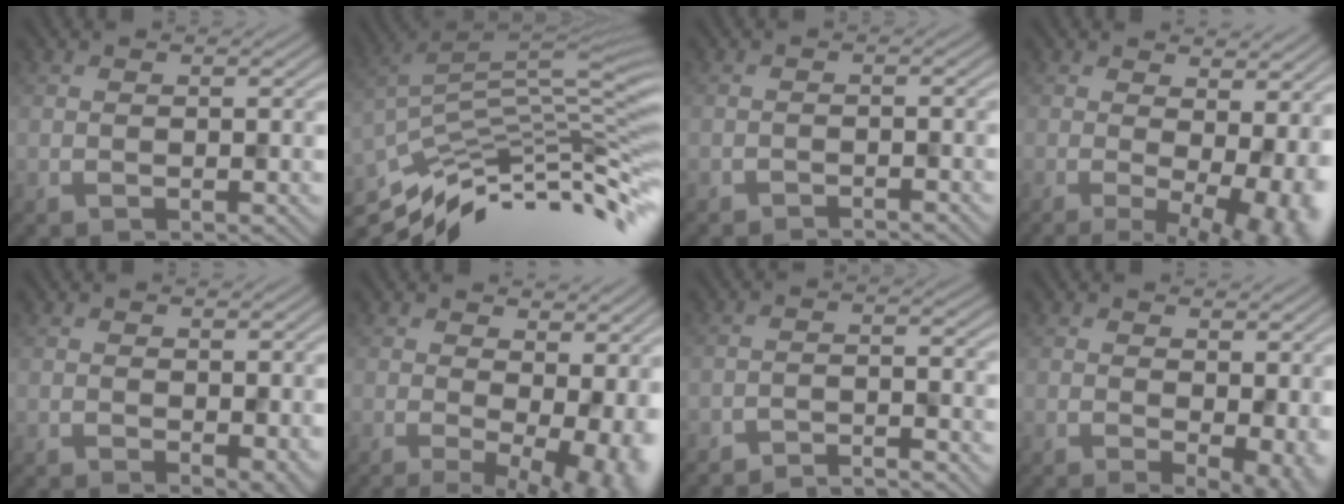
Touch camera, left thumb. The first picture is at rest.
{"total": 10.8, "force": [-7.2, 2.3, 7.7], "torque": [-0.157, 0.008, -0.121]}
{"total": 1.7, "force": [-1.3, -0.3, -1.0], "torque": [0.017, 0.006, -0.027]}
{"total": 7.6, "force": [0.2, 2.9, 7.1], "torque": [-0.074, 0.003, 0.024]}
{"total": 2.5, "force": [-0.3, 1.4, 2.1], "torque": [-0.027, -0.010, 0.013]}
{"total": 8.5, "force": [0.7, 3.8, 7.5], "torque": [-0.083, 0.002, 0.038]}
{"total": 4.3, "force": [-4.2, -0.4, -0.4], "torque": [0.011, 0.014, -0.076]}
{"total": 3.5, "force": [0.4, 1.7, 3.0], "torque": [-0.040, -0.012, 0.022]}